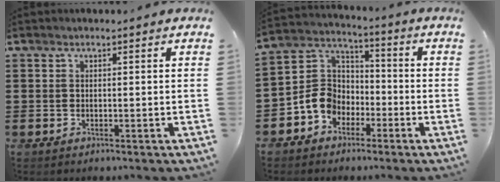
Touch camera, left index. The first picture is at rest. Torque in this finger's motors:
{"motor_torque": [1.13, 1.01, 0.46, 0.07]}